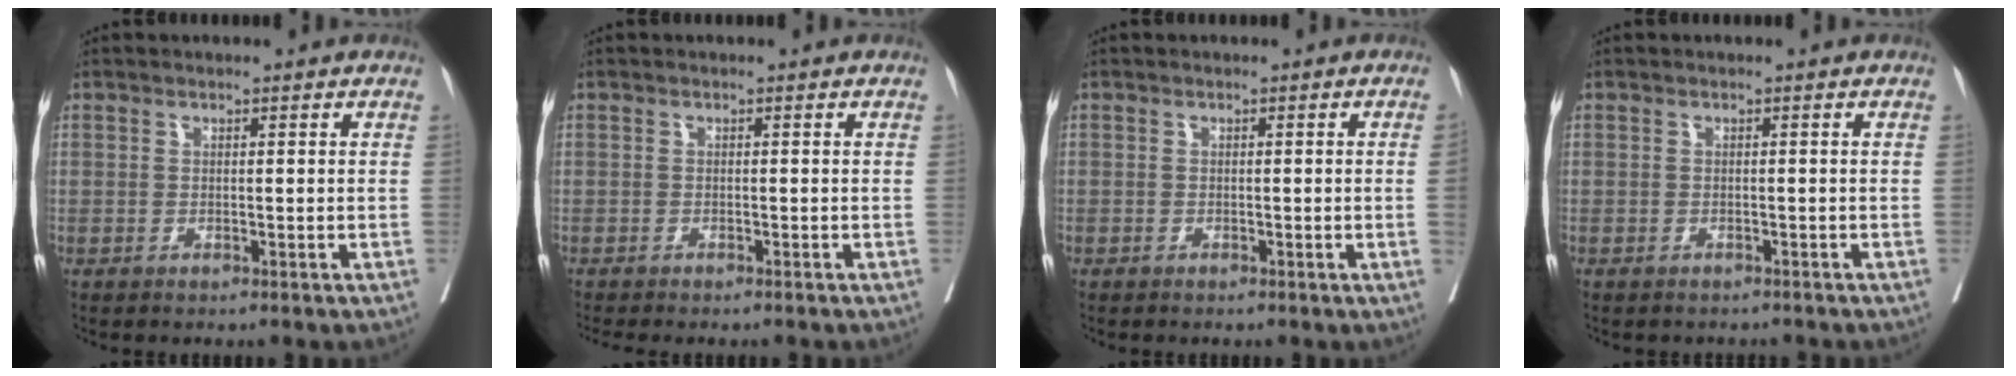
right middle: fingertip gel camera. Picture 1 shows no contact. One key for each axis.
{"total": 4.3, "fx": -3.8, "fy": 0.7, "fz": 1.9, "tx": -0.019, "ty": -0.008, "tz": -0.054}
{"total": 0.9, "fx": -0.2, "fy": -0.3, "fz": 0.8, "tx": -0.008, "ty": 0.002, "tz": -0.004}
{"total": 2.5, "fx": -2.2, "fy": 1.0, "fz": 0.4, "tx": -0.008, "ty": -0.001, "tz": -0.030}